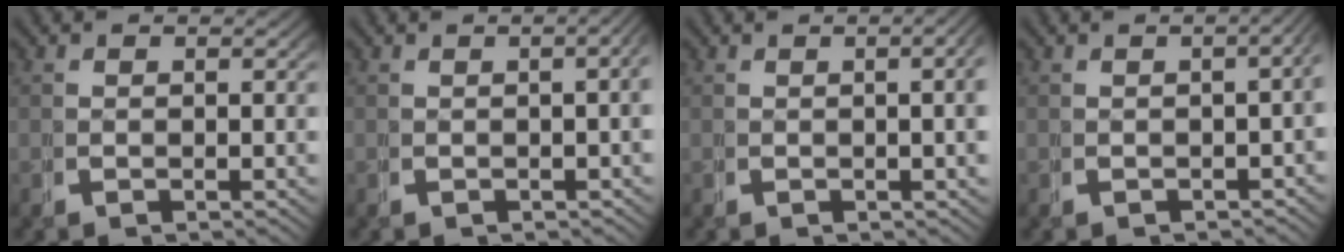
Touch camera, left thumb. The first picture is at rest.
{"total": 3.3, "force": [0.1, 1.0, 3.1], "torque": [-0.033, 0.017, -0.004]}
{"total": 4.1, "force": [0.5, 1.3, 3.8], "torque": [-0.036, 0.015, 0.000]}
{"total": 4.0, "force": [-0.3, 1.8, 3.6], "torque": [-0.040, 0.016, -0.011]}